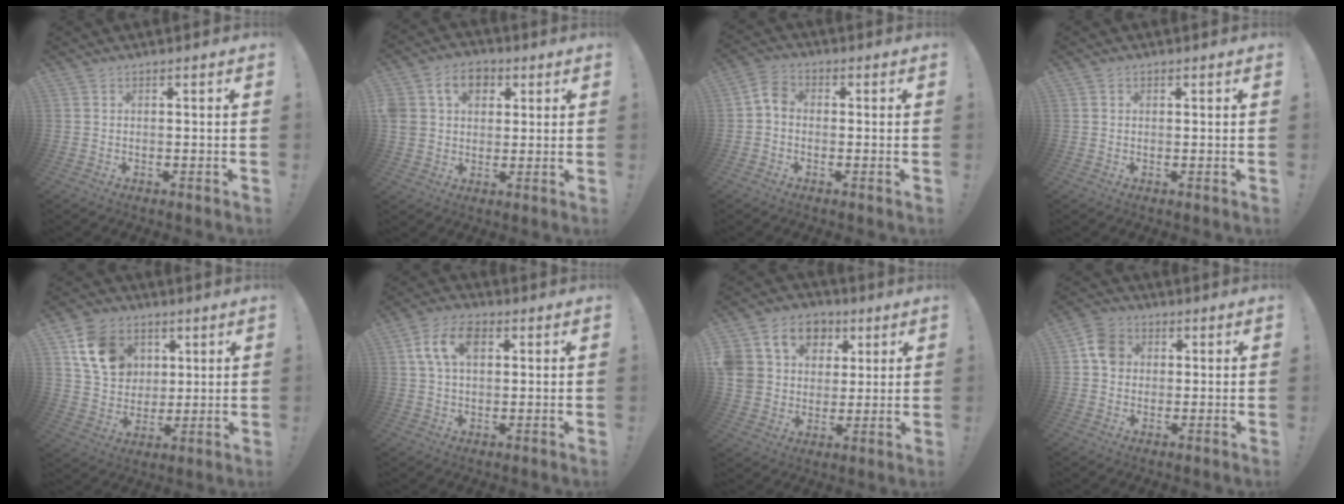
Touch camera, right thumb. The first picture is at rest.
{"total": 11.8, "force": [4.3, 9.1, 6.1], "torque": [-0.097, 0.002, 0.087]}
{"total": 4.9, "force": [-0.7, 3.7, 3.1], "torque": [-0.062, 0.017, -0.011]}
{"total": 0.9, "force": [0.3, 0.8, 0.1], "torque": [0.004, -0.001, 0.005]}
{"total": 14.5, "force": [6.0, 11.5, 6.5], "torque": [-0.108, -0.011, 0.124]}
{"total": 10.9, "force": [3.4, 7.0, 7.6], "torque": [-0.132, 0.010, 0.064]}
{"total": 15.8, "force": [6.2, 12.8, 6.8], "torque": [-0.119, -0.019, 0.130]}
{"total": 7.8, "force": [1.4, 6.8, 3.5], "torque": [-0.045, 0.011, 0.031]}